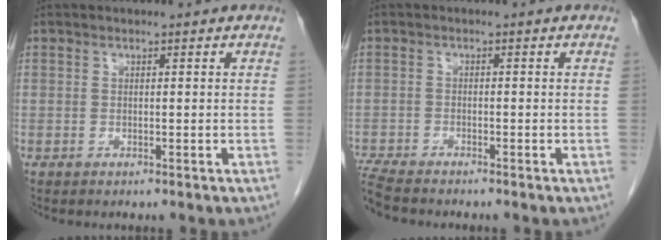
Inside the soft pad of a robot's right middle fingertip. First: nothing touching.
{"total": 4.7, "force": [-4.5, 0.4, 1.5], "torque": [-0.034, -0.021, -0.085]}